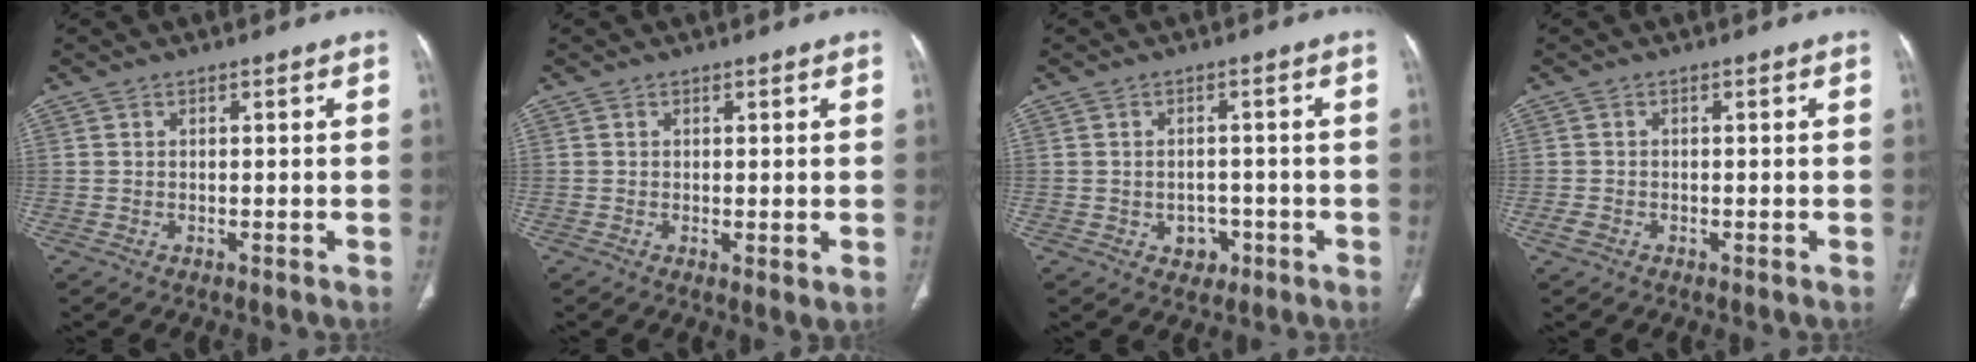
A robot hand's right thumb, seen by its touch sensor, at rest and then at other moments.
{"total": 1.8, "force": [-0.1, 0.5, 1.7], "torque": [-0.033, -0.010, -0.001]}
{"total": 3.7, "force": [-1.4, 3.0, 1.7], "torque": [-0.004, 0.011, -0.013]}
{"total": 1.5, "force": [-0.7, 1.1, 0.8], "torque": [-0.018, 0.002, -0.014]}